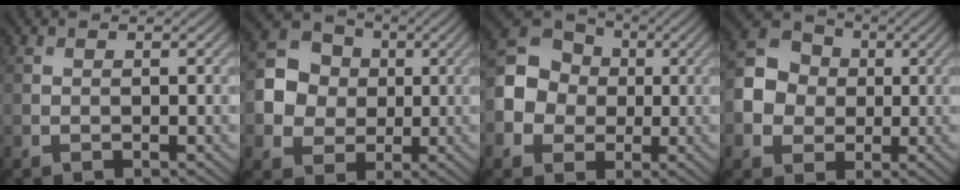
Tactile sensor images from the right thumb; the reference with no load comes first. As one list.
[{"total": 7.8, "force": [0.2, 7.0, 3.5], "torque": [-0.086, 0.012, -0.004]}, {"total": 9.0, "force": [-0.5, 8.0, 4.1], "torque": [-0.106, 0.009, -0.026]}, {"total": 7.3, "force": [-0.3, 6.4, 3.4], "torque": [-0.083, 0.006, -0.015]}]